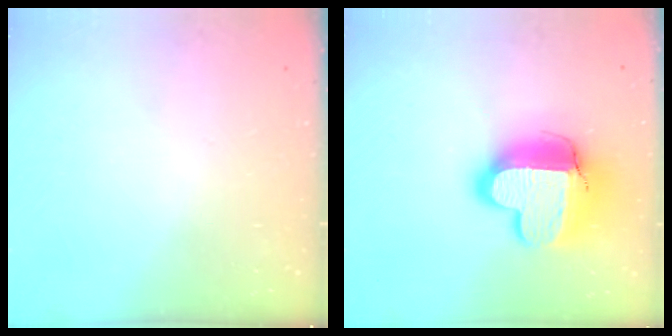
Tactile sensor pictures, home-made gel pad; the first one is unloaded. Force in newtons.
{"total": 16.9, "press": 16.8, "slide": 1.4}